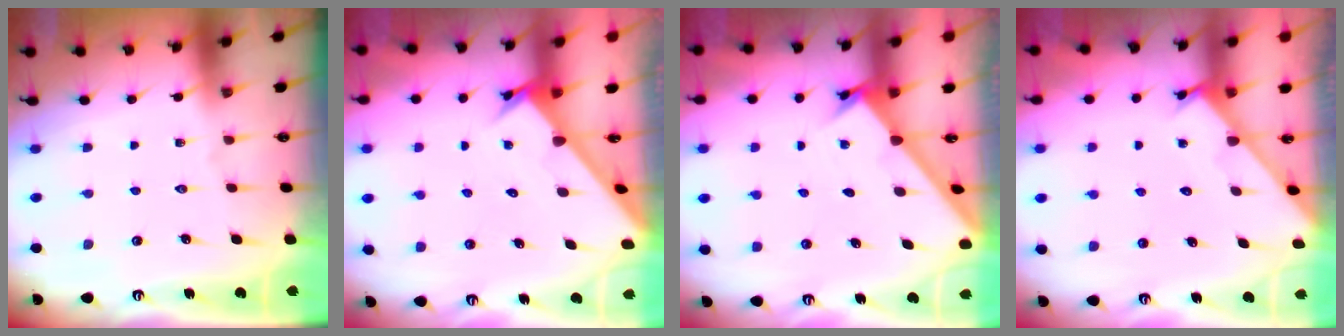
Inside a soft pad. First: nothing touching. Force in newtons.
{"total": 2.4, "press": 2.4, "slide": 0.1}
{"total": 1.6, "press": 1.6, "slide": 0.1}
{"total": 1.7, "press": 1.7, "slide": 0.1}